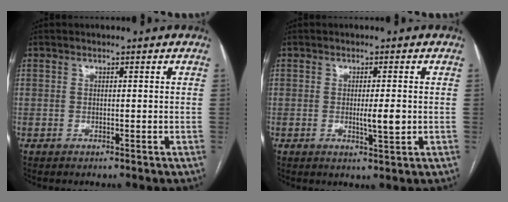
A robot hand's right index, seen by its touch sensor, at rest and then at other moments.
{"total": 3.0, "force": [-0.2, 0.4, 3.0], "torque": [-0.050, -0.004, -0.002]}